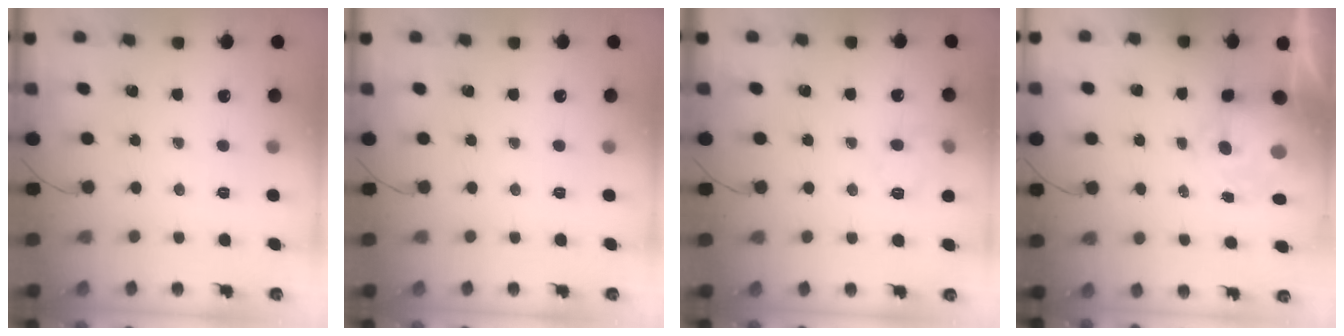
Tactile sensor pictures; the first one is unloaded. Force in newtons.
{"total": 0.0}
{"total": 9.5, "press": 9.4, "slide": 1.0}
{"total": 8.9, "press": 8.7, "slide": 1.6}